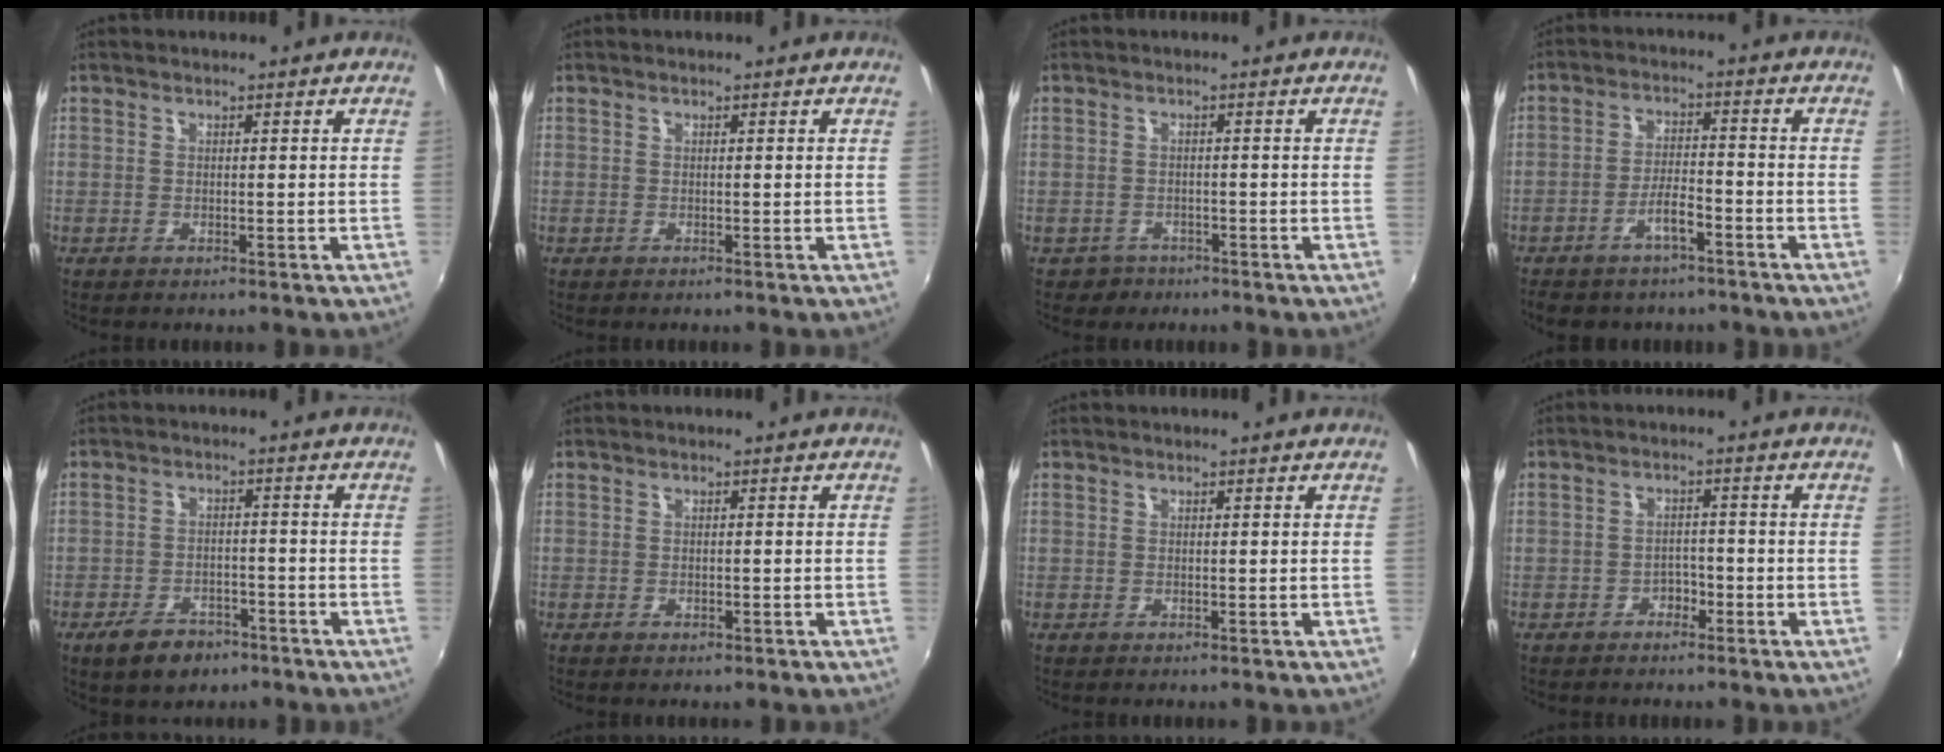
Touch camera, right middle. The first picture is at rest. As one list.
[{"total": 0.0}, {"total": 2.9, "force": [-1.8, 2.3, 0.3], "torque": [-0.014, -0.001, -0.027]}, {"total": 6.5, "force": [-4.4, 2.6, 4.0], "torque": [-0.087, 0.005, -0.072]}, {"total": 7.5, "force": [-5.1, 4.1, 3.6], "torque": [-0.094, -0.001, -0.076]}, {"total": 1.3, "force": [-0.8, 0.8, 0.6], "torque": [-0.010, -0.004, -0.013]}, {"total": 0.0}, {"total": 2.8, "force": [-1.9, 1.9, 0.6], "torque": [-0.013, 0.005, -0.028]}]